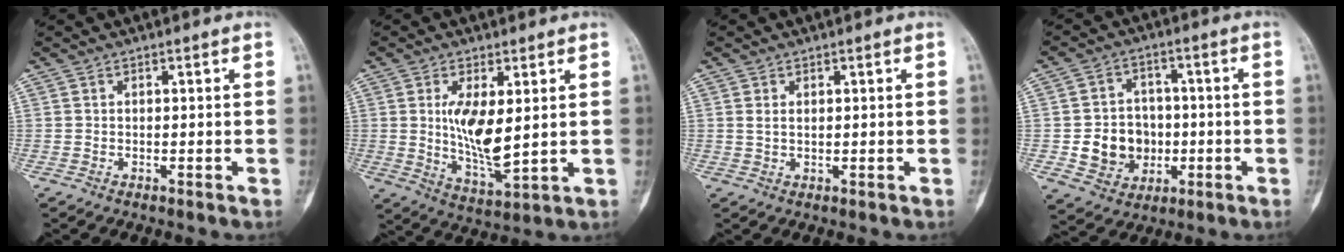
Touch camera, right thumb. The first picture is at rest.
{"total": 10.2, "force": [1.7, 3.9, 9.2], "torque": [-0.163, -0.029, 0.040]}
{"total": 1.4, "force": [0.6, 0.7, 1.0], "torque": [-0.020, -0.001, 0.014]}
{"total": 10.0, "force": [-1.5, 8.7, 4.8], "torque": [-0.038, 0.012, -0.018]}